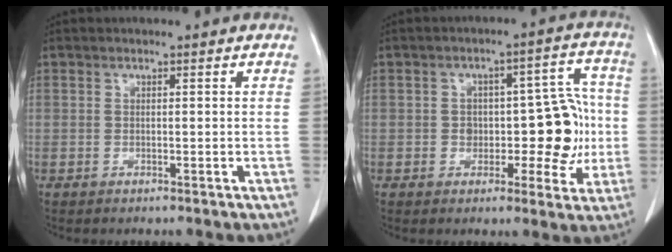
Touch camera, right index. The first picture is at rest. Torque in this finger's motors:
{"motor_torque": [0.23, -0.01, 0.12, 0.02]}